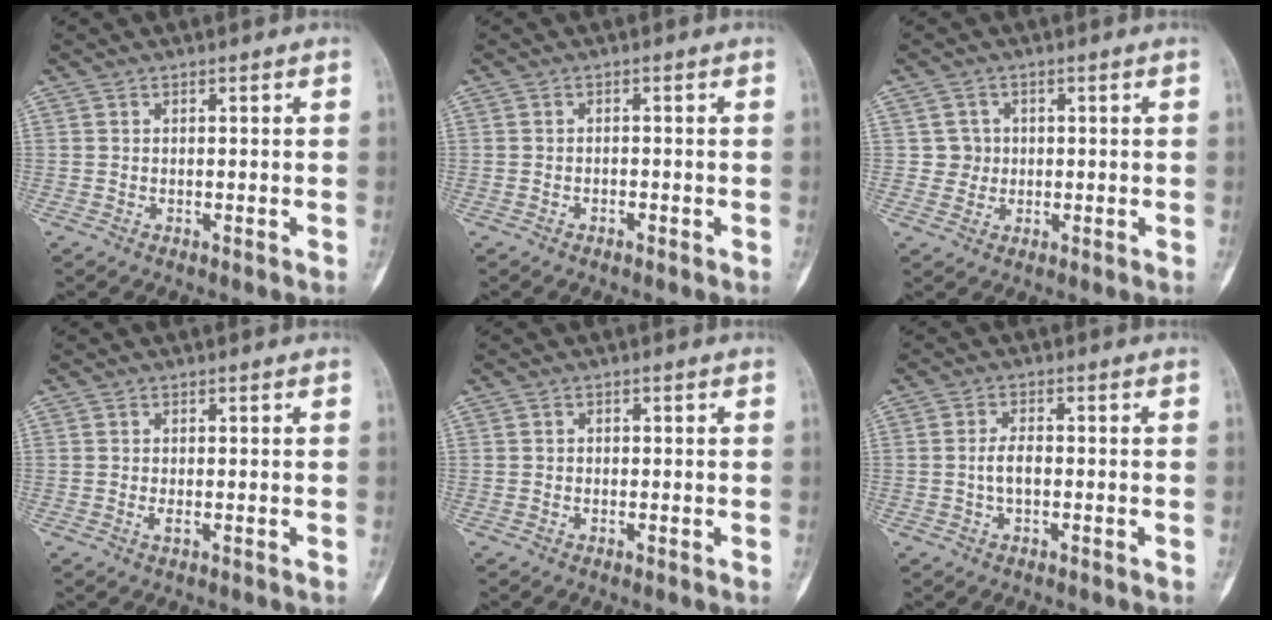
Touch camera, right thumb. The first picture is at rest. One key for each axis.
{"total": 0.8, "fx": -0.5, "fy": 0.5, "fz": 0.4, "tx": -0.006, "ty": 0.004, "tz": -0.010}
{"total": 3.0, "fx": 0.4, "fy": 3.0, "fz": 0.0, "tx": 0.022, "ty": 0.006, "tz": 0.002}
{"total": 1.0, "fx": -0.2, "fy": 0.4, "fz": 0.9, "tx": -0.020, "ty": -0.003, "tz": -0.006}
{"total": 0.5, "fx": -0.1, "fy": 0.5, "fz": 0.1, "tx": 0.003, "ty": 0.002, "tz": -0.007}
{"total": 3.1, "fx": -0.5, "fy": 1.6, "fz": 2.7, "tx": -0.055, "ty": 0.010, "tz": -0.011}